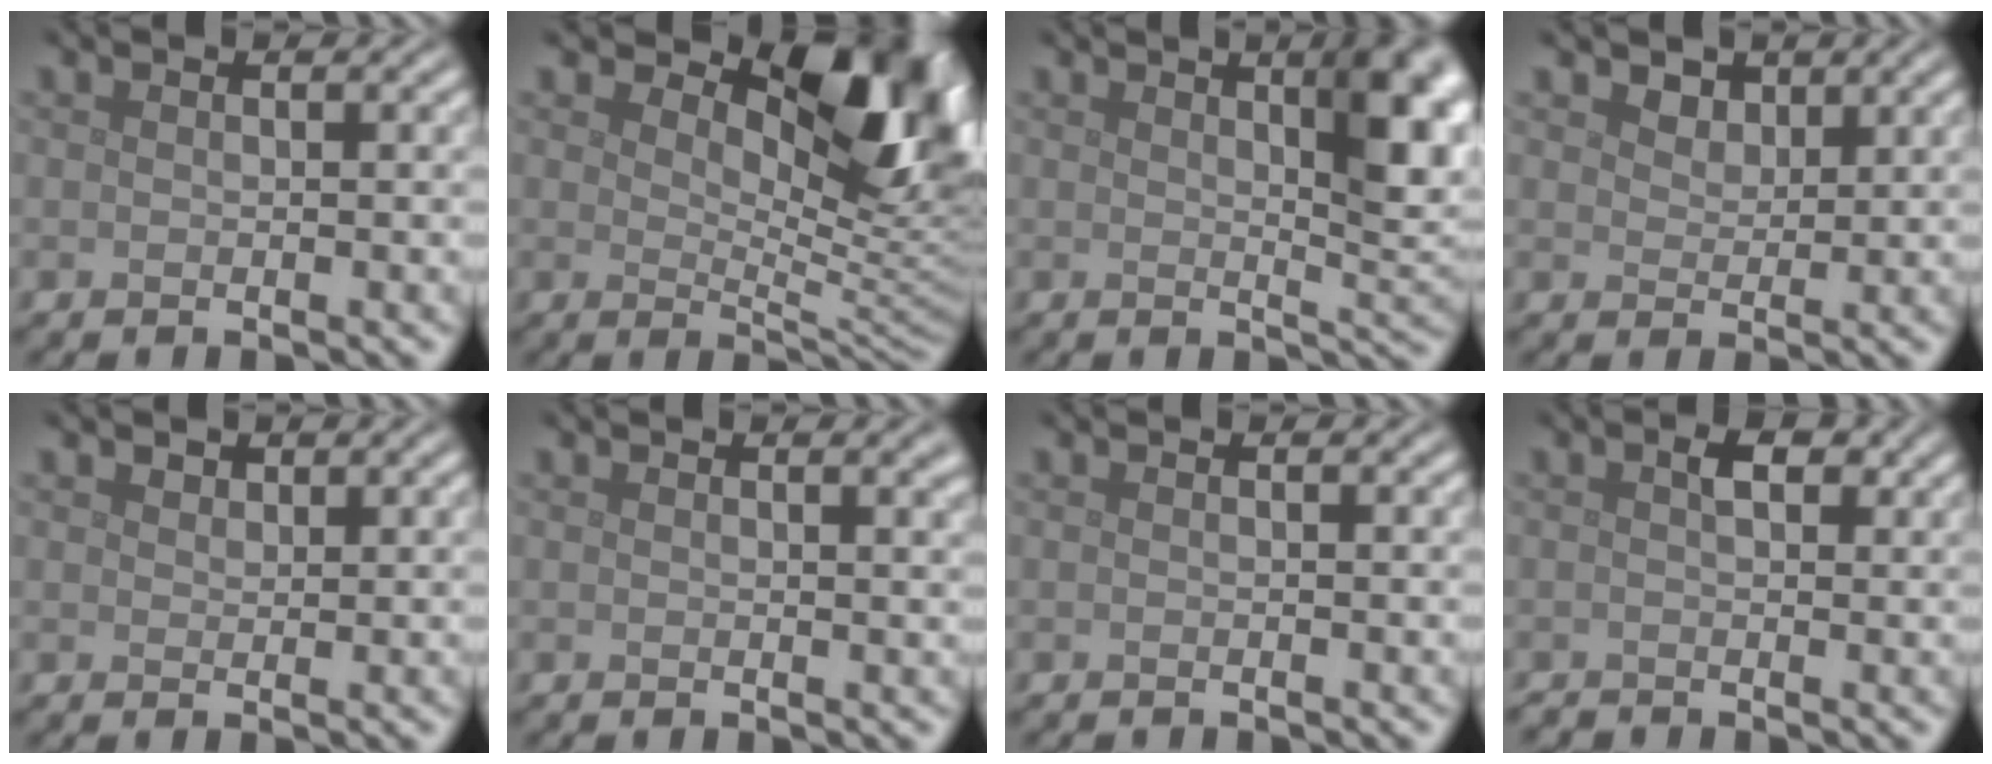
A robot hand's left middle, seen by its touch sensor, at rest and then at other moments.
{"total": 10.6, "force": [5.1, 4.8, 7.9], "torque": [-0.111, -0.004, 0.083]}
{"total": 6.6, "force": [2.4, 2.0, 5.9], "torque": [-0.063, 0.001, 0.038]}
{"total": 1.6, "force": [1.2, 1.0, 0.3], "torque": [-0.017, -0.010, 0.024]}
{"total": 0.8, "force": [0.6, 0.5, 0.1], "torque": [-0.006, -0.001, 0.013]}
{"total": 1.6, "force": [1.0, 0.6, 1.1], "torque": [-0.001, 0.006, 0.012]}
{"total": 0.5, "force": [-0.5, -0.1, -0.1], "torque": [0.002, -0.002, -0.009]}
{"total": 1.6, "force": [-0.1, 0.9, 1.4], "torque": [-0.024, 0.001, -0.003]}